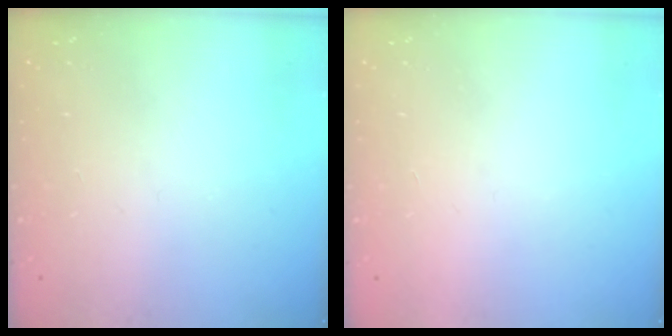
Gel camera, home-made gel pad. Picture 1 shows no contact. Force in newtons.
{"total": 1.6, "press": 1.6, "slide": 0.1}